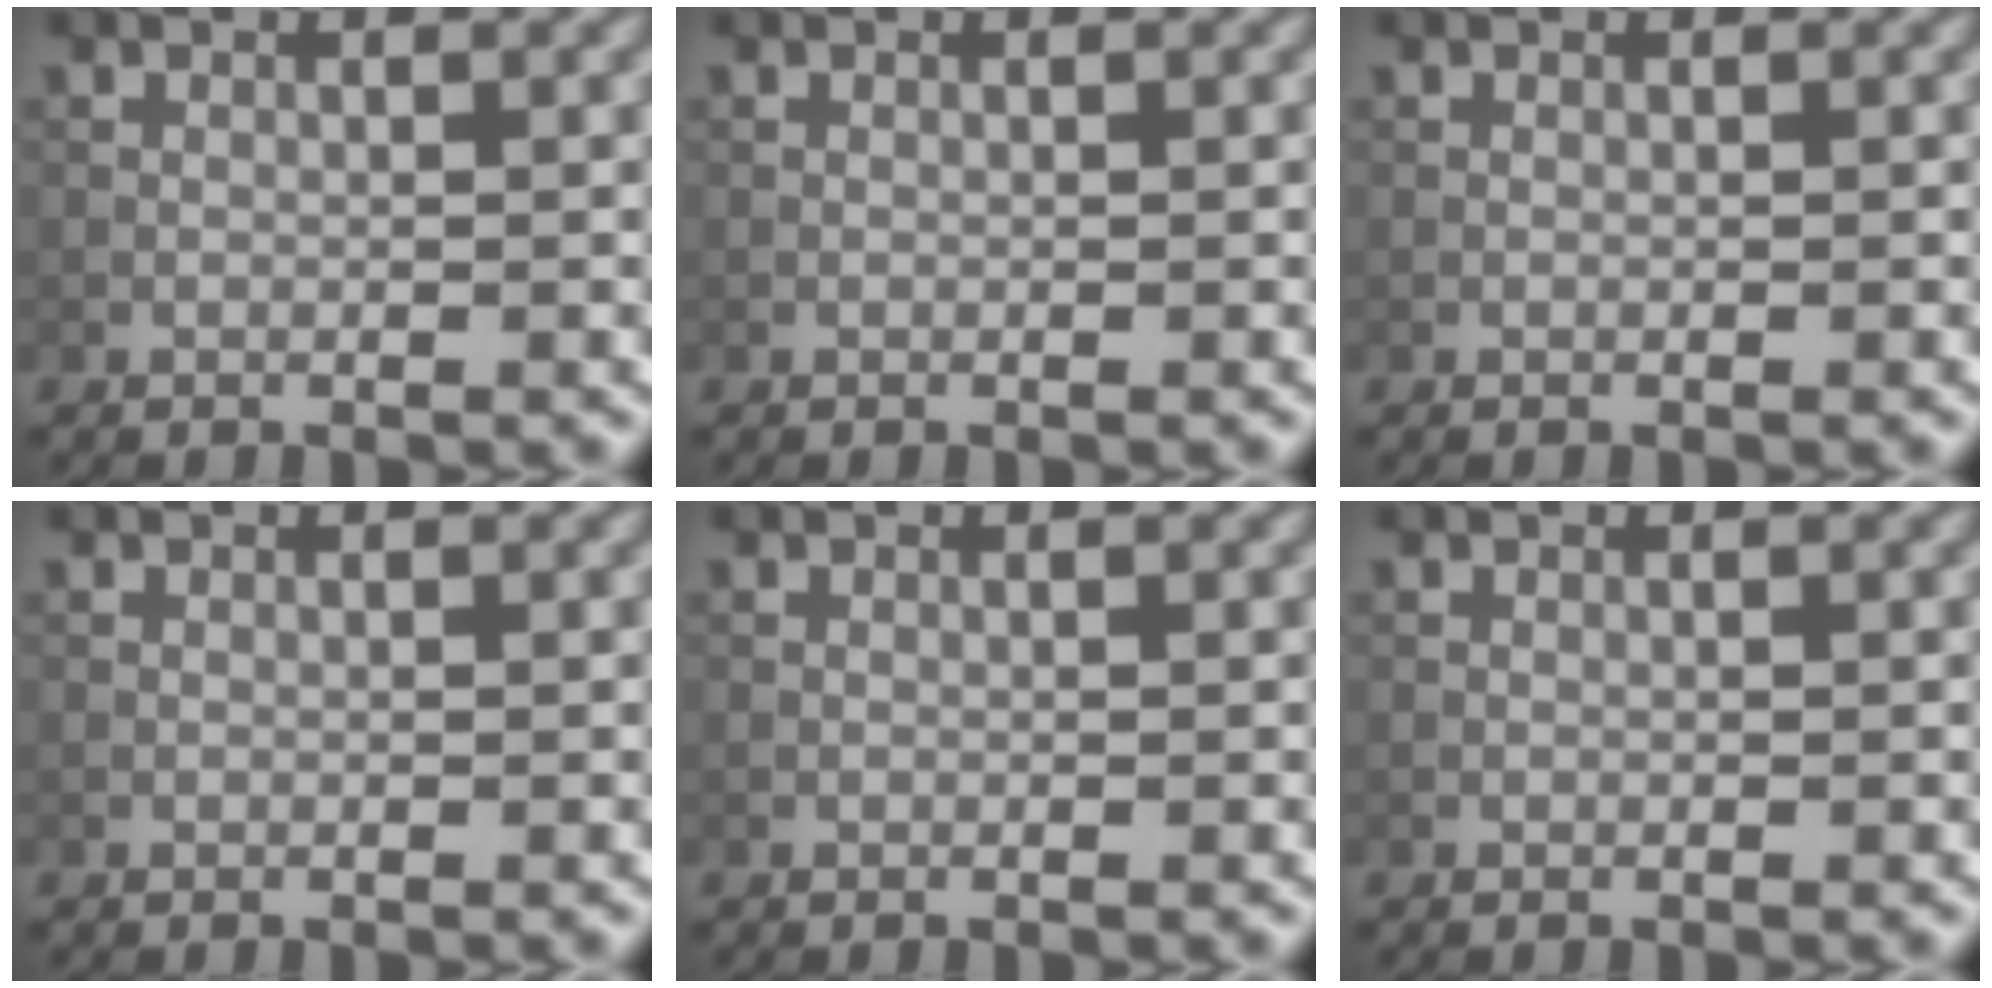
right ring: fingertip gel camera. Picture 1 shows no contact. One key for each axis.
{"total": 0.0}
{"total": 0.0}
{"total": 0.0}
{"total": 0.0}
{"total": 0.0}